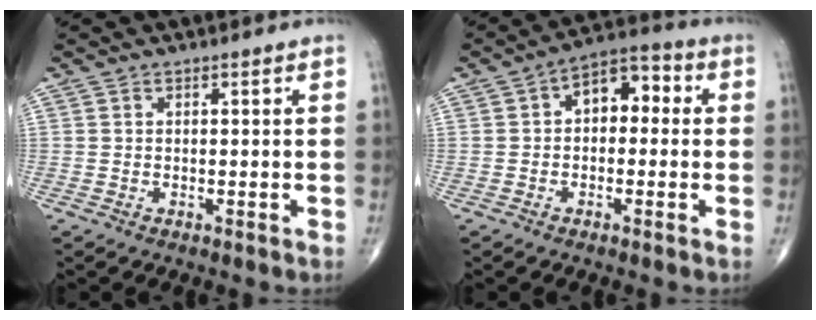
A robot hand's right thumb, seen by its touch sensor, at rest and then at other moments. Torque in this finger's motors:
{"motor_torque": [0.02, 0.16, 0.22, 0.01, 0.11]}